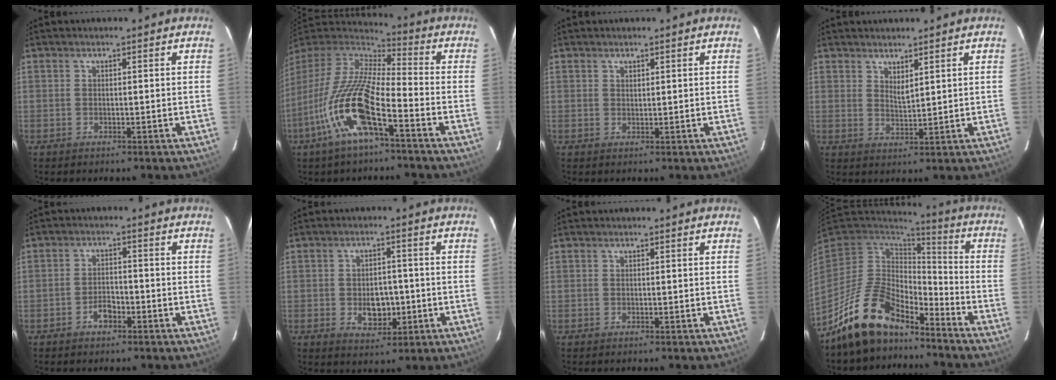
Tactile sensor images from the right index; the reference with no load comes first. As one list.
[{"total": 17.8, "force": [-8.3, 4.4, 15.1], "torque": [-0.301, -0.028, -0.167]}, {"total": 0.7, "force": [0.6, 0.3, 0.1], "torque": [-0.002, 0.001, 0.011]}, {"total": 2.7, "force": [2.1, 0.6, 1.6], "torque": [-0.027, -0.005, 0.035]}, {"total": 3.3, "force": [-2.1, 1.8, 1.8], "torque": [-0.038, 0.006, -0.034]}, {"total": 6.2, "force": [-1.3, 4.4, 4.2], "torque": [-0.076, 0.000, -0.009]}, {"total": 0.0}, {"total": 15.2, "force": [-12.1, 6.2, 6.9], "torque": [-0.156, 0.001, -0.217]}]